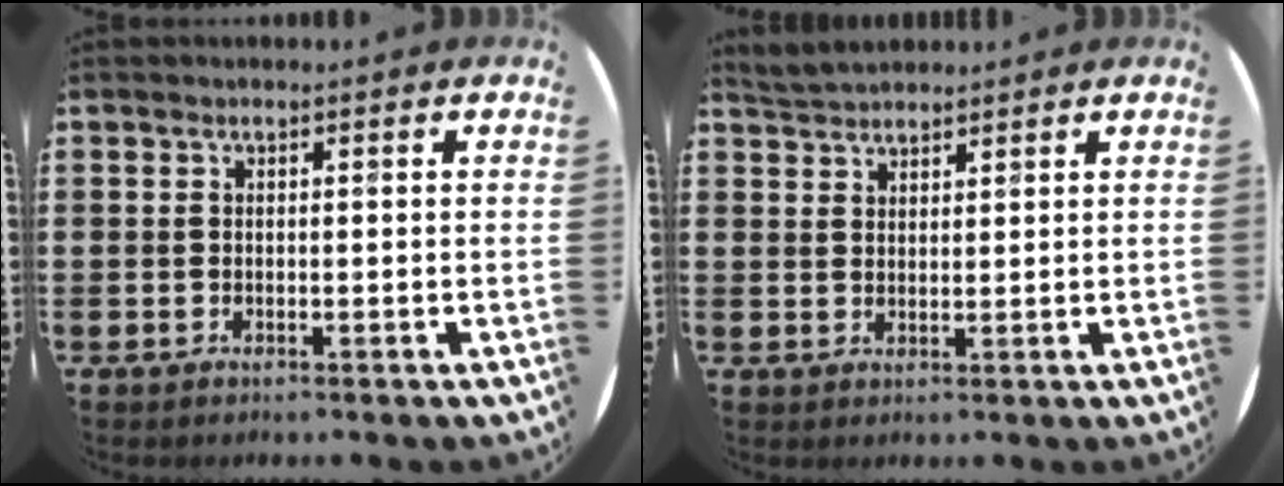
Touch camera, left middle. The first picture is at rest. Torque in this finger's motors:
{"motor_torque": [0.14, -0.14, 0.02, 0.00]}